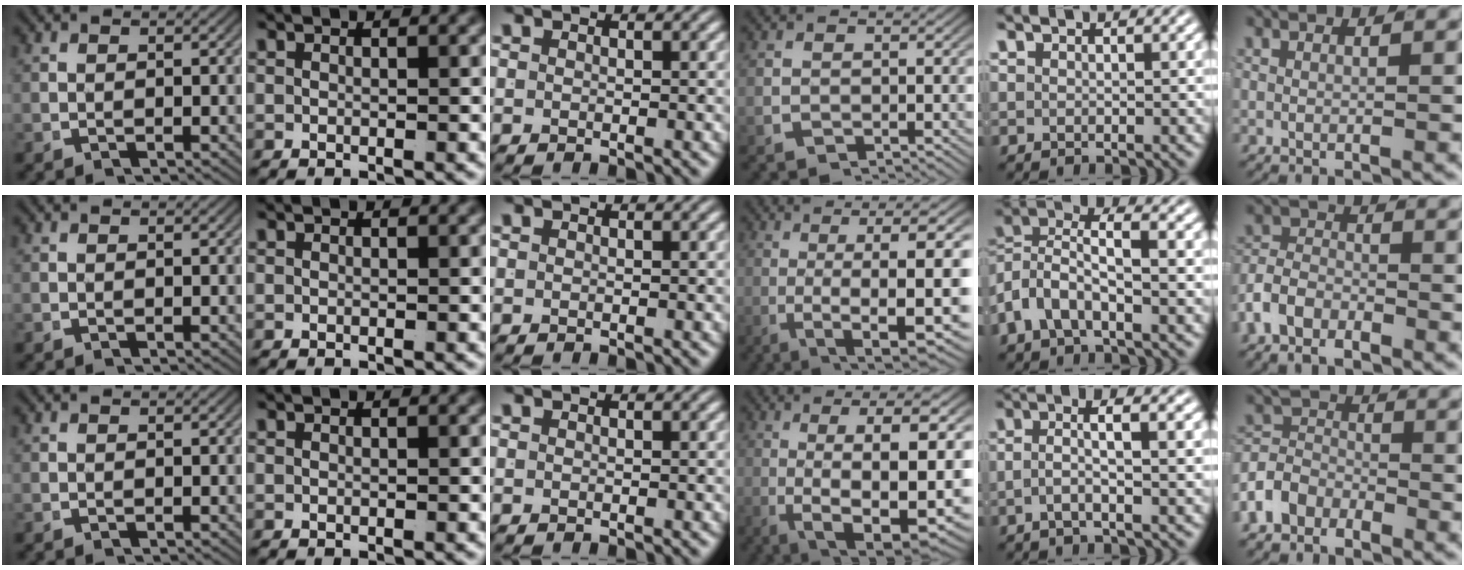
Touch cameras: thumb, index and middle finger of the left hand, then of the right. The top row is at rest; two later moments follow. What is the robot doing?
{"motion": "lift_and_place", "object": "coat"}